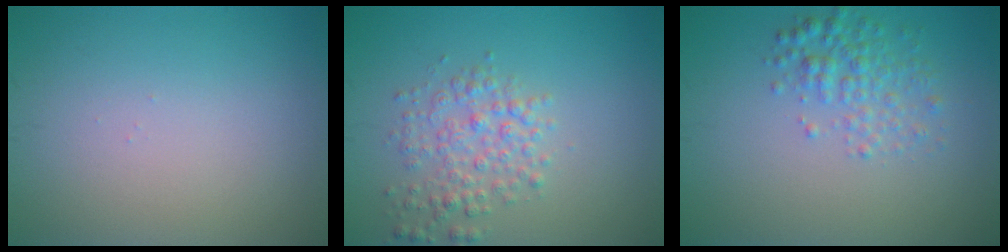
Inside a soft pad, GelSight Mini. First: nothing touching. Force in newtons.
{"total": 3.1, "press": 3.1, "slide": 0.1}
{"total": 2.7, "press": 2.7, "slide": 0.1}